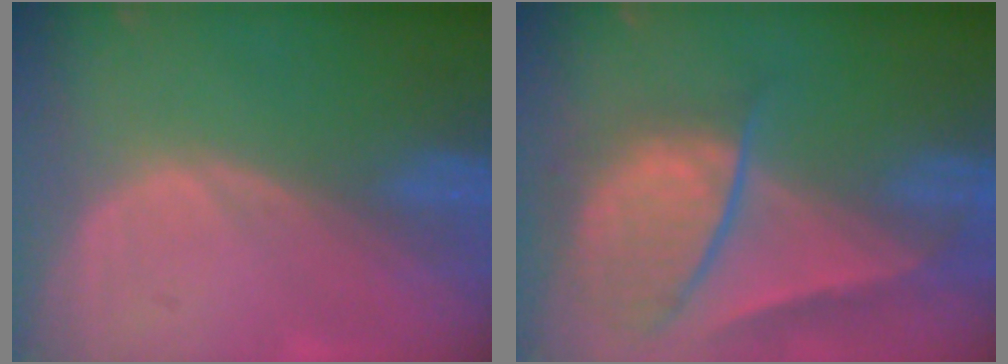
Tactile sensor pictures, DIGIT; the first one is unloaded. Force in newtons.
{"total": 9.4, "press": 7.9, "slide": 5.1}